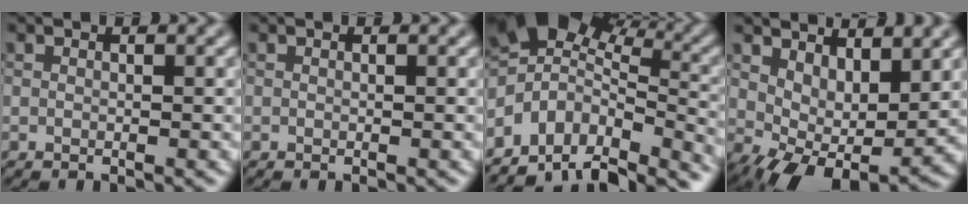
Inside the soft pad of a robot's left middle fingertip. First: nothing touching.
{"total": 0.0}
{"total": 10.6, "force": [-5.9, 5.9, 6.5], "torque": [-0.109, 0.020, -0.101]}
{"total": 6.9, "force": [1.7, 3.7, 5.5], "torque": [-0.072, -0.016, 0.047]}